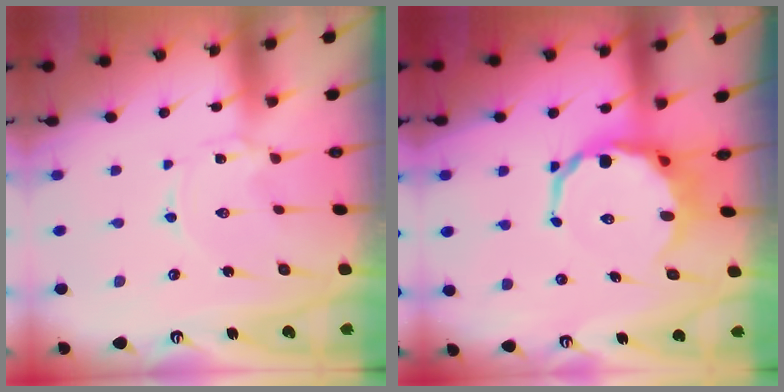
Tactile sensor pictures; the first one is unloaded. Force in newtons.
{"total": 11.4, "press": 11.0, "slide": 2.8}